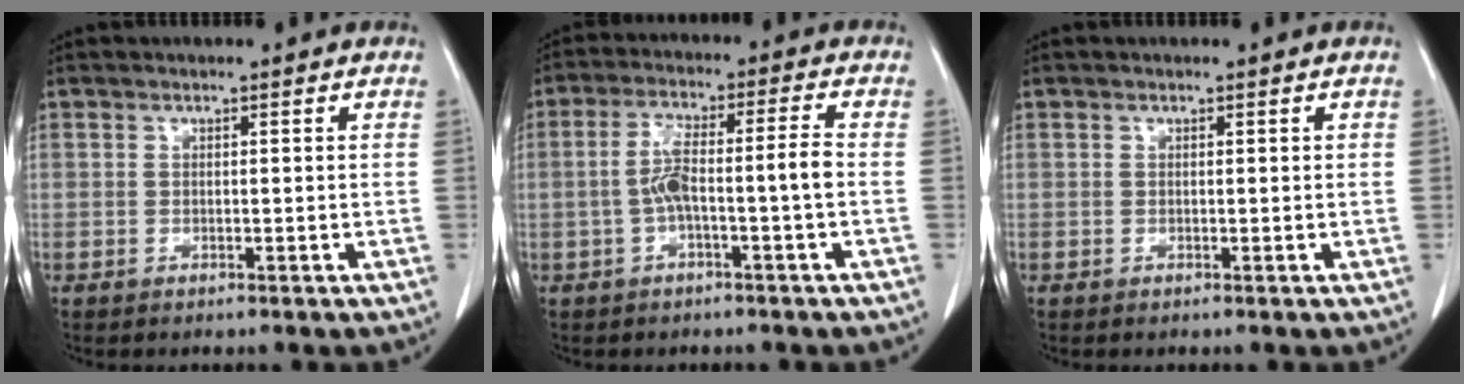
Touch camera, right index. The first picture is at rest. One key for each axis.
{"total": 6.8, "fx": -1.4, "fy": 0.3, "fz": 6.6, "tx": -0.129, "ty": 0.026, "tz": -0.023}
{"total": 0.0}